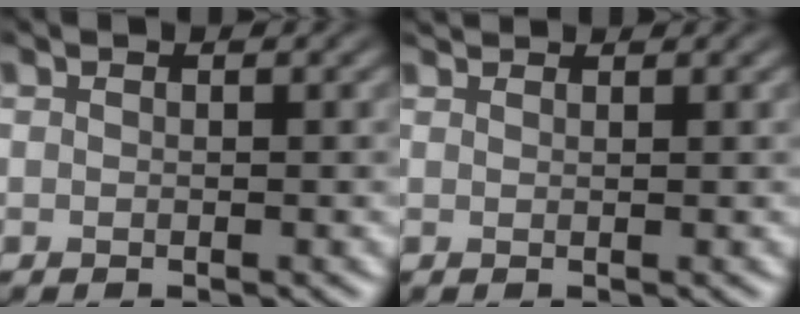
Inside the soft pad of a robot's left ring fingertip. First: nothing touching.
{"total": 2.2, "force": [2.1, 0.3, 0.6], "torque": [-0.011, 0.003, 0.021]}